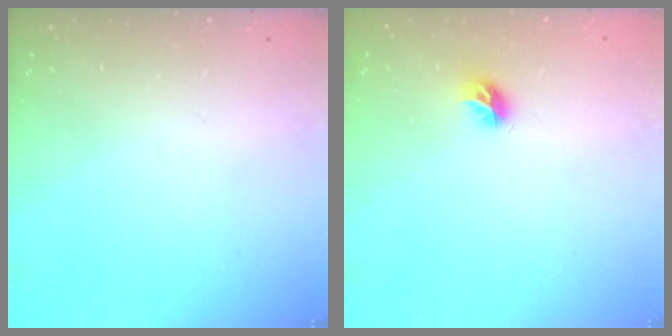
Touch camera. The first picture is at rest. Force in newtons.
{"total": 5.8, "press": 5.8, "slide": 0.5}